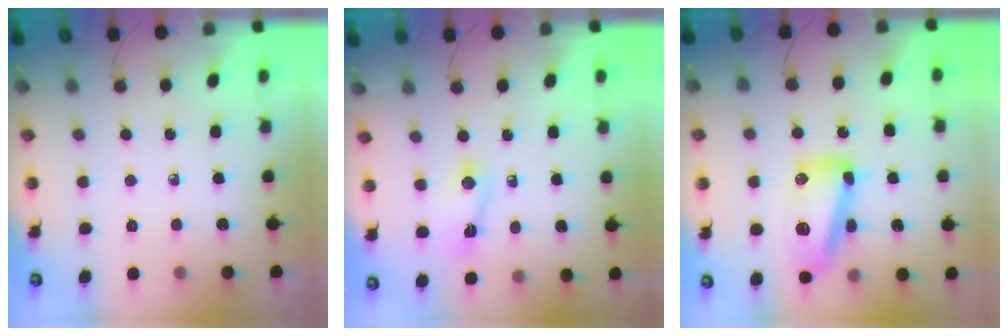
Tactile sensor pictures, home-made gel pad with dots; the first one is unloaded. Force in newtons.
{"total": 3.4, "press": 3.4, "slide": 0.4}
{"total": 14.3, "press": 14.2, "slide": 1.3}